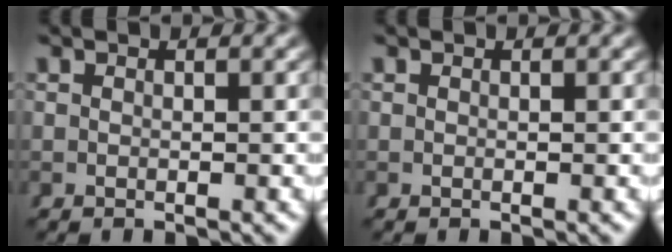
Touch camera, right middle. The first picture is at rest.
{"total": 0.0}